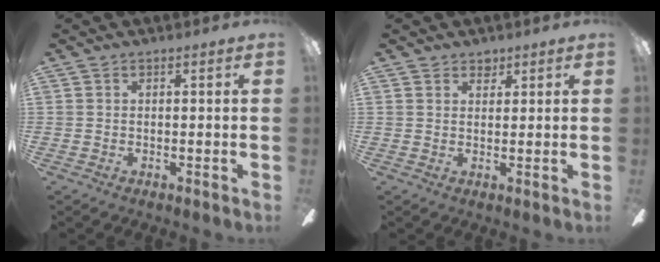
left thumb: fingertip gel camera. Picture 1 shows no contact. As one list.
[{"total": 2.4, "force": [1.9, 1.4, 0.3], "torque": [0.008, -0.007, 0.032]}]